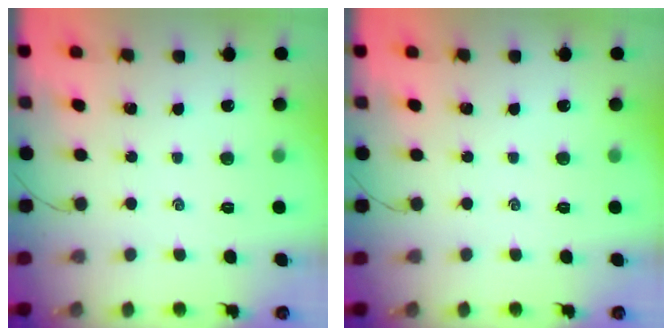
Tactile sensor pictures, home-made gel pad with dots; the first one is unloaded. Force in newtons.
{"total": 0.0}